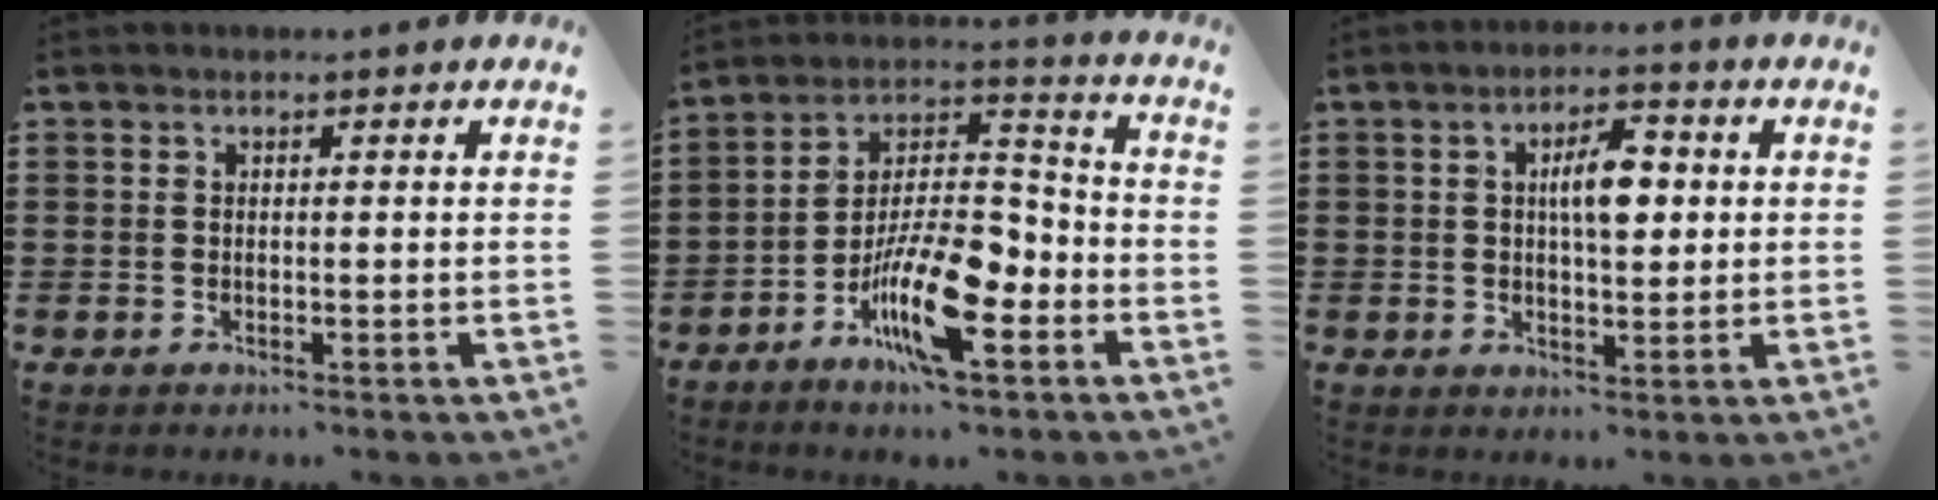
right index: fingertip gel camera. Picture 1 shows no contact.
{"total": 13.8, "force": [-6.6, 4.7, 11.1], "torque": [-0.227, 0.008, -0.126]}
{"total": 6.1, "force": [1.4, 2.6, 5.4], "torque": [-0.087, 0.003, 0.015]}